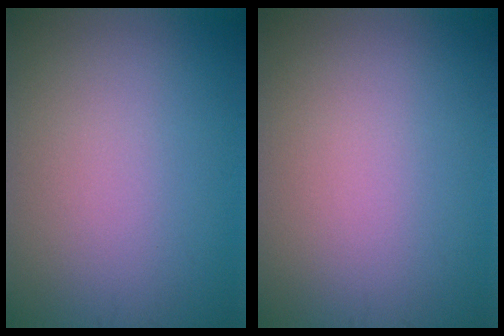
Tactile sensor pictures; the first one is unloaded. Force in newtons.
{"total": 0.0}